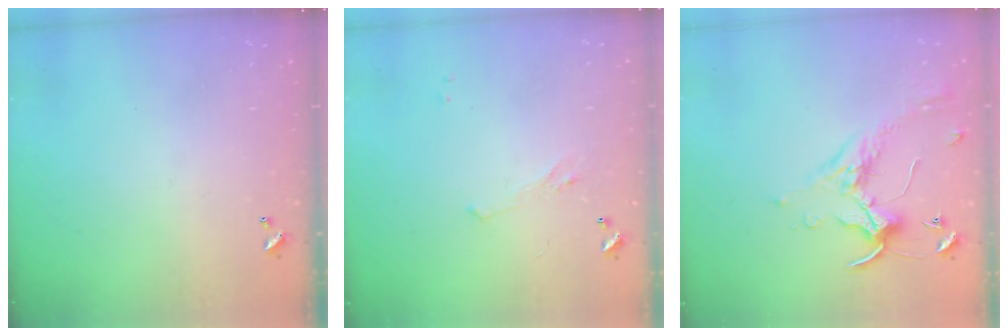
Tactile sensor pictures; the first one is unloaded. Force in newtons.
{"total": 1.4, "press": 1.3, "slide": 0.6}
{"total": 0.7, "press": 0.6, "slide": 0.4}